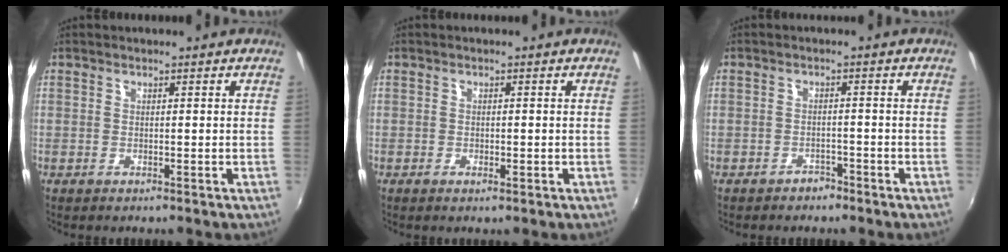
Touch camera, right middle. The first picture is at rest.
{"total": 1.3, "force": [-0.6, 0.7, 0.8], "torque": [-0.013, -0.003, -0.012]}
{"total": 2.4, "force": [-2.0, 1.2, 0.4], "torque": [-0.012, 0.001, -0.029]}